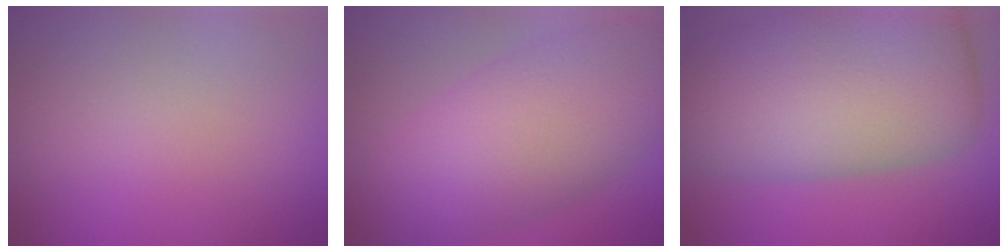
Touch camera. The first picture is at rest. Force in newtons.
{"total": 8.6, "press": 8.6, "slide": 0.1}
{"total": 12.7, "press": 12.7, "slide": 0.6}